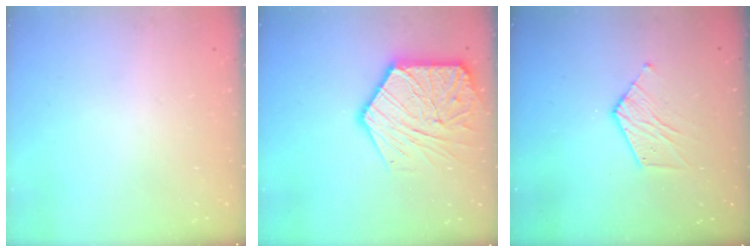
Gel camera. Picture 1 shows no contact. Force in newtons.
{"total": 17.4, "press": 17.4, "slide": 1.4}
{"total": 7.3, "press": 7.3, "slide": 0.2}